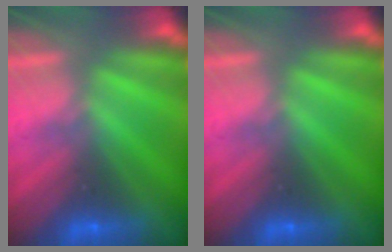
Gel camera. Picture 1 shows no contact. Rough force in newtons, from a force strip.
{"total": 0.0}